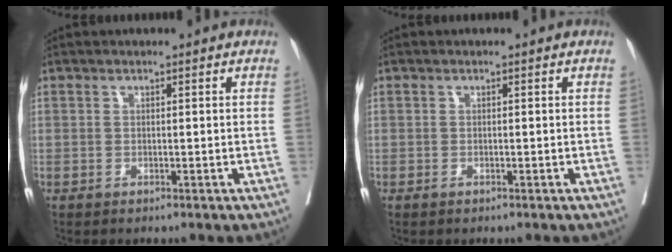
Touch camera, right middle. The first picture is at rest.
{"total": 0.0}